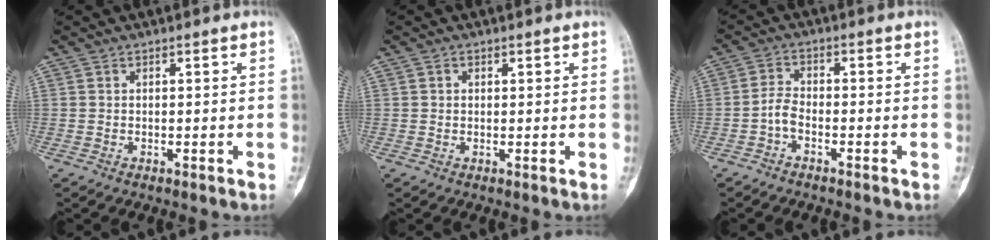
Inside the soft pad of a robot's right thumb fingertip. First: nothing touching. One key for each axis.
{"total": 0.8, "fx": 0.2, "fy": 0.8, "fz": 0.2, "tx": 0.006, "ty": 0.003, "tz": 0.000}
{"total": 3.3, "fx": -1.8, "fy": 1.8, "fz": 2.1, "tx": -0.040, "ty": 0.020, "tz": -0.043}